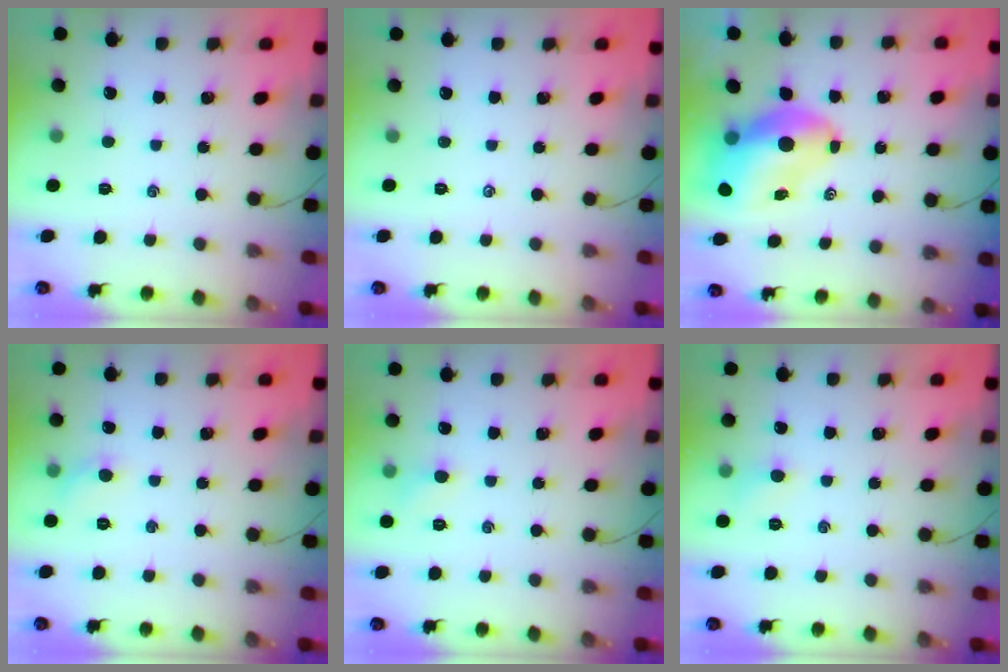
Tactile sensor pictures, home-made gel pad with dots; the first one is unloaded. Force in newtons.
{"total": 0.0}
{"total": 9.9, "press": 9.5, "slide": 2.8}
{"total": 5.0, "press": 4.7, "slide": 1.6}
{"total": 5.0, "press": 4.7, "slide": 1.7}
{"total": 4.8, "press": 4.5, "slide": 1.5}